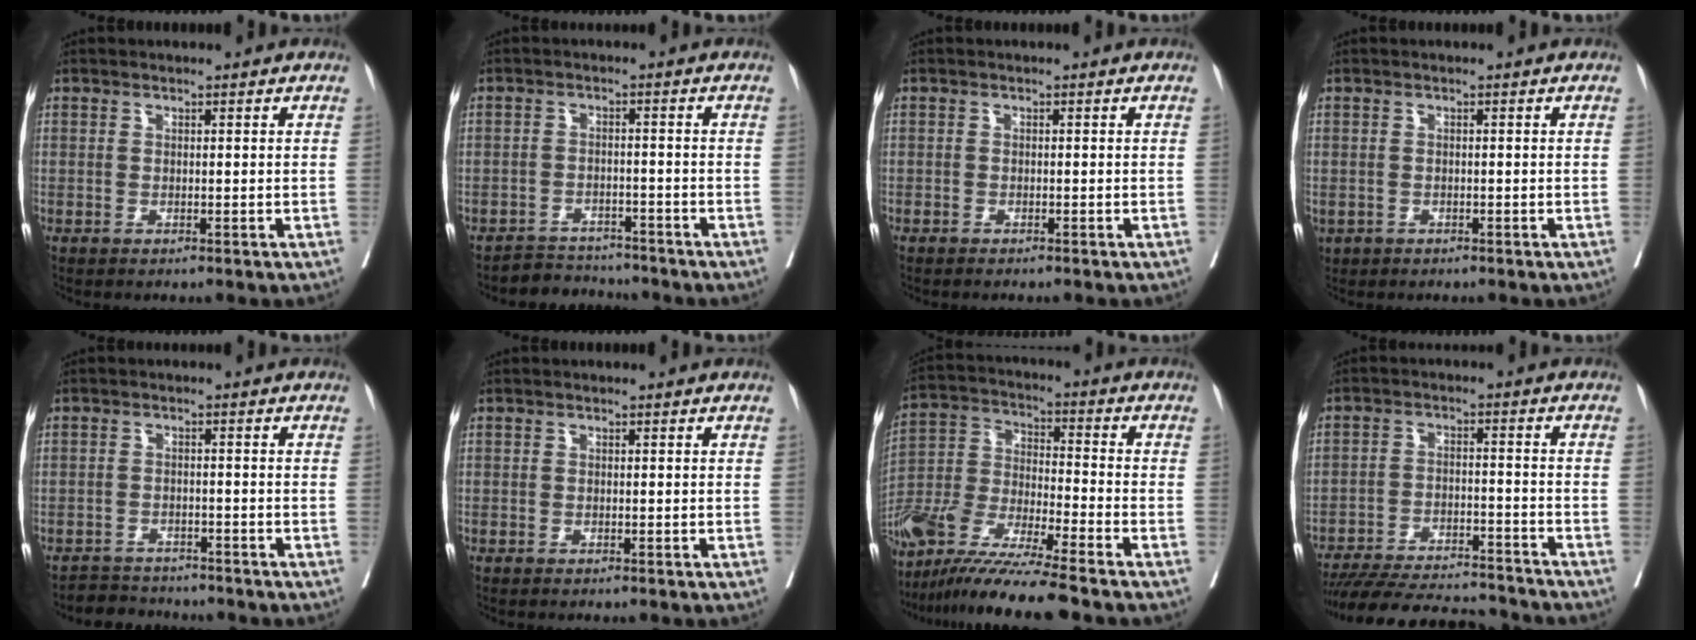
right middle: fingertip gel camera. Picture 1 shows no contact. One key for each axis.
{"total": 4.5, "fx": -4.2, "fy": 1.2, "fz": -1.0, "tx": 0.019, "ty": 0.006, "tz": -0.067}
{"total": 1.4, "fx": -1.2, "fy": 0.2, "fz": 0.7, "tx": -0.011, "ty": -0.002, "tz": -0.017}
{"total": 2.0, "fx": -1.1, "fy": 1.6, "fz": 0.7, "tx": -0.019, "ty": -0.003, "tz": -0.013}
{"total": 4.1, "fx": -3.9, "fy": 1.2, "fz": -0.4, "tx": 0.008, "ty": -0.005, "tz": -0.063}
{"total": 0.5, "fx": -0.5, "fy": 0.0, "fz": 0.2, "tx": 0.000, "ty": -0.001, "tz": -0.009}
{"total": 16.5, "fx": -13.6, "fy": -0.6, "fz": 9.2, "tx": -0.201, "ty": -0.029, "tz": -0.259}
{"total": 18.0, "fx": -16.7, "fy": 2.9, "fz": 6.0, "tx": -0.125, "ty": -0.015, "tz": -0.245}